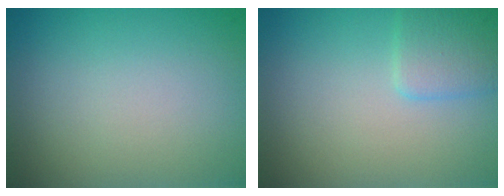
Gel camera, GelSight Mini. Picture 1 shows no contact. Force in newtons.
{"total": 2.2, "press": 2.2, "slide": 0.1}